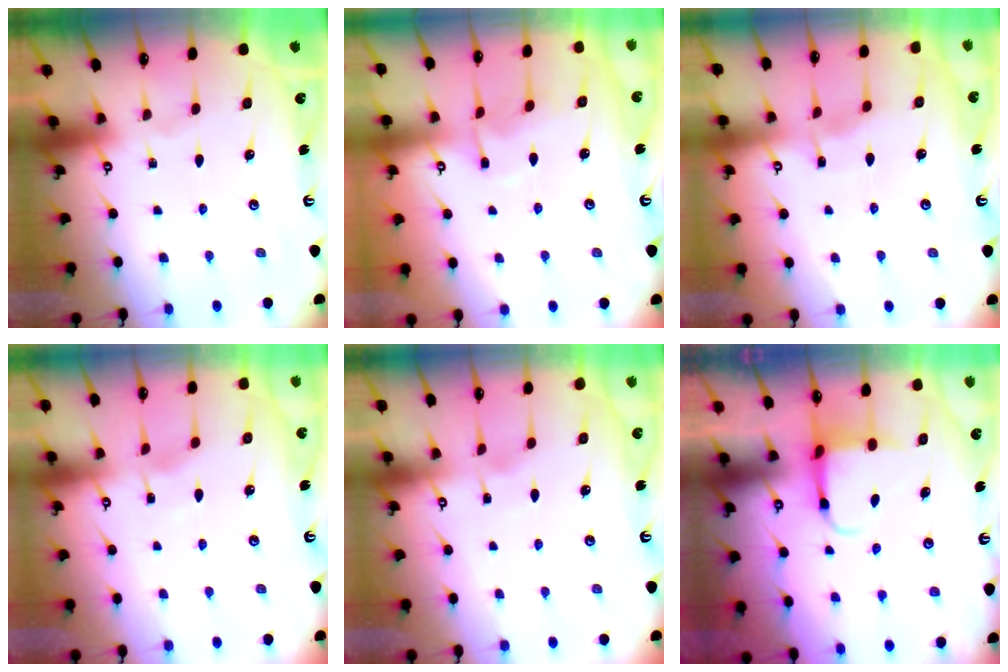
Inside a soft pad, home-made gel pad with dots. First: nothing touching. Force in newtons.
{"total": 5.1, "press": 5.1, "slide": 0.7}
{"total": 3.9, "press": 3.9, "slide": 0.2}
{"total": 3.0, "press": 2.9, "slide": 0.3}
{"total": 2.2, "press": 2.1, "slide": 0.3}
{"total": 3.6, "press": 3.6, "slide": 0.7}